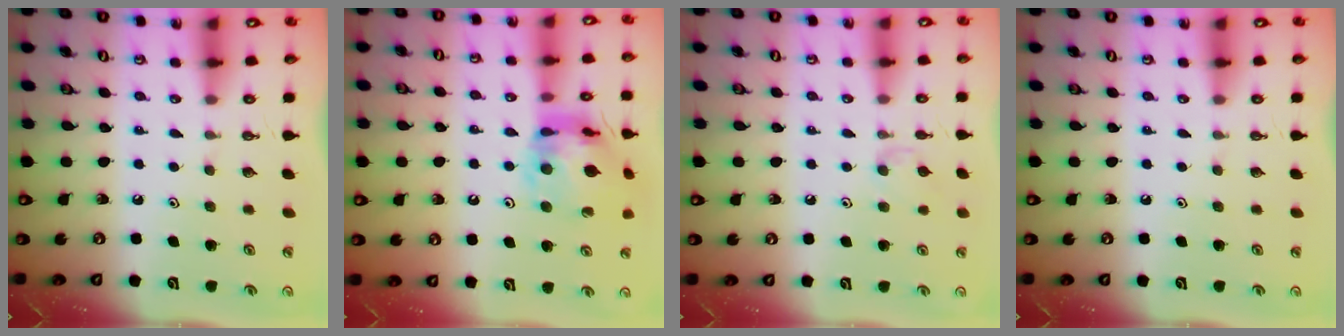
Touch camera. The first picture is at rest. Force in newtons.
{"total": 16.3, "press": 16.2, "slide": 2.1}
{"total": 5.4, "press": 5.3, "slide": 1.0}
{"total": 0.0}